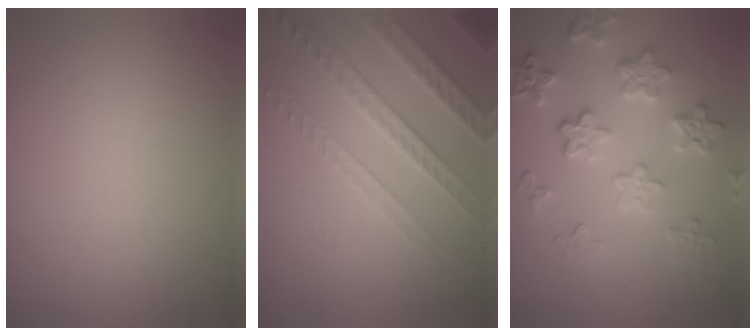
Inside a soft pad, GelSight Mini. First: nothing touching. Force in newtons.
{"total": 4.4, "press": 3.3, "slide": 2.9}
{"total": 5.8, "press": 4.3, "slide": 3.8}